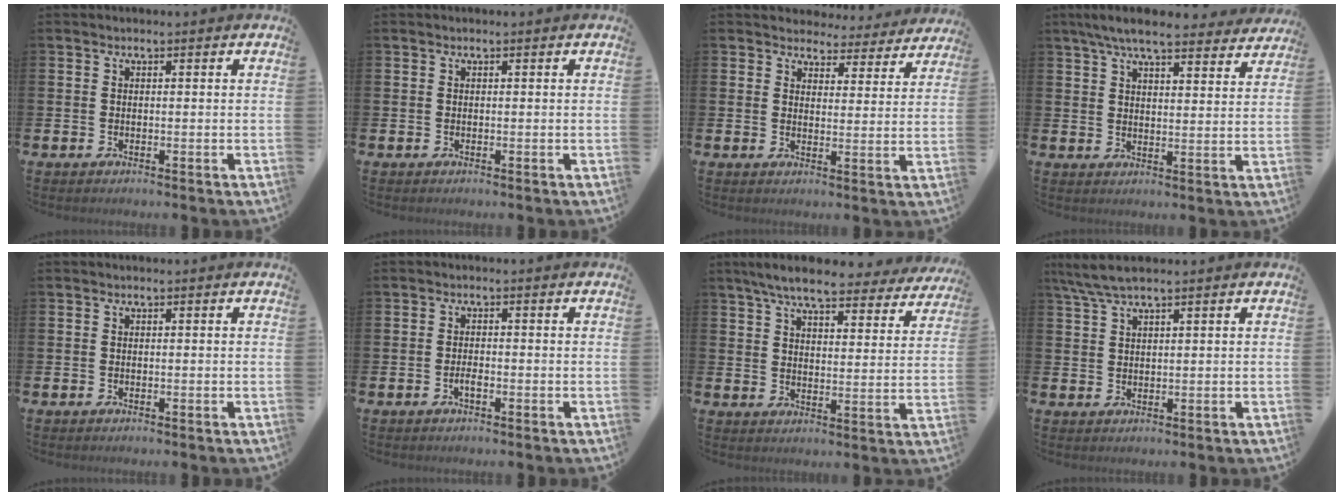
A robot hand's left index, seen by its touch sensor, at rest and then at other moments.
{"total": 0.0}
{"total": 4.0, "force": [3.8, 1.4, 0.0], "torque": [-0.005, -0.033, 0.062]}
{"total": 7.3, "force": [6.7, 1.1, 2.8], "torque": [-0.059, -0.031, 0.118]}
{"total": 0.0}
{"total": 1.4, "force": [-0.6, 0.4, 1.1], "torque": [-0.030, 0.002, -0.010]}
{"total": 7.4, "force": [6.7, 1.1, 3.1], "torque": [-0.069, -0.037, 0.113]}
{"total": 4.2, "force": [3.4, 0.4, 2.5], "torque": [-0.058, -0.004, 0.062]}